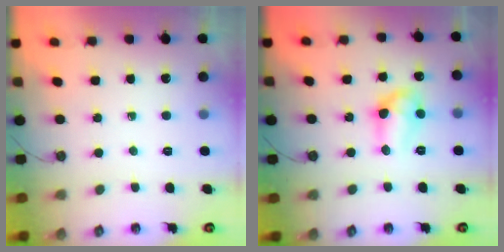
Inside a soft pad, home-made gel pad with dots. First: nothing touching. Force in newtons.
{"total": 10.6, "press": 10.6, "slide": 0.8}